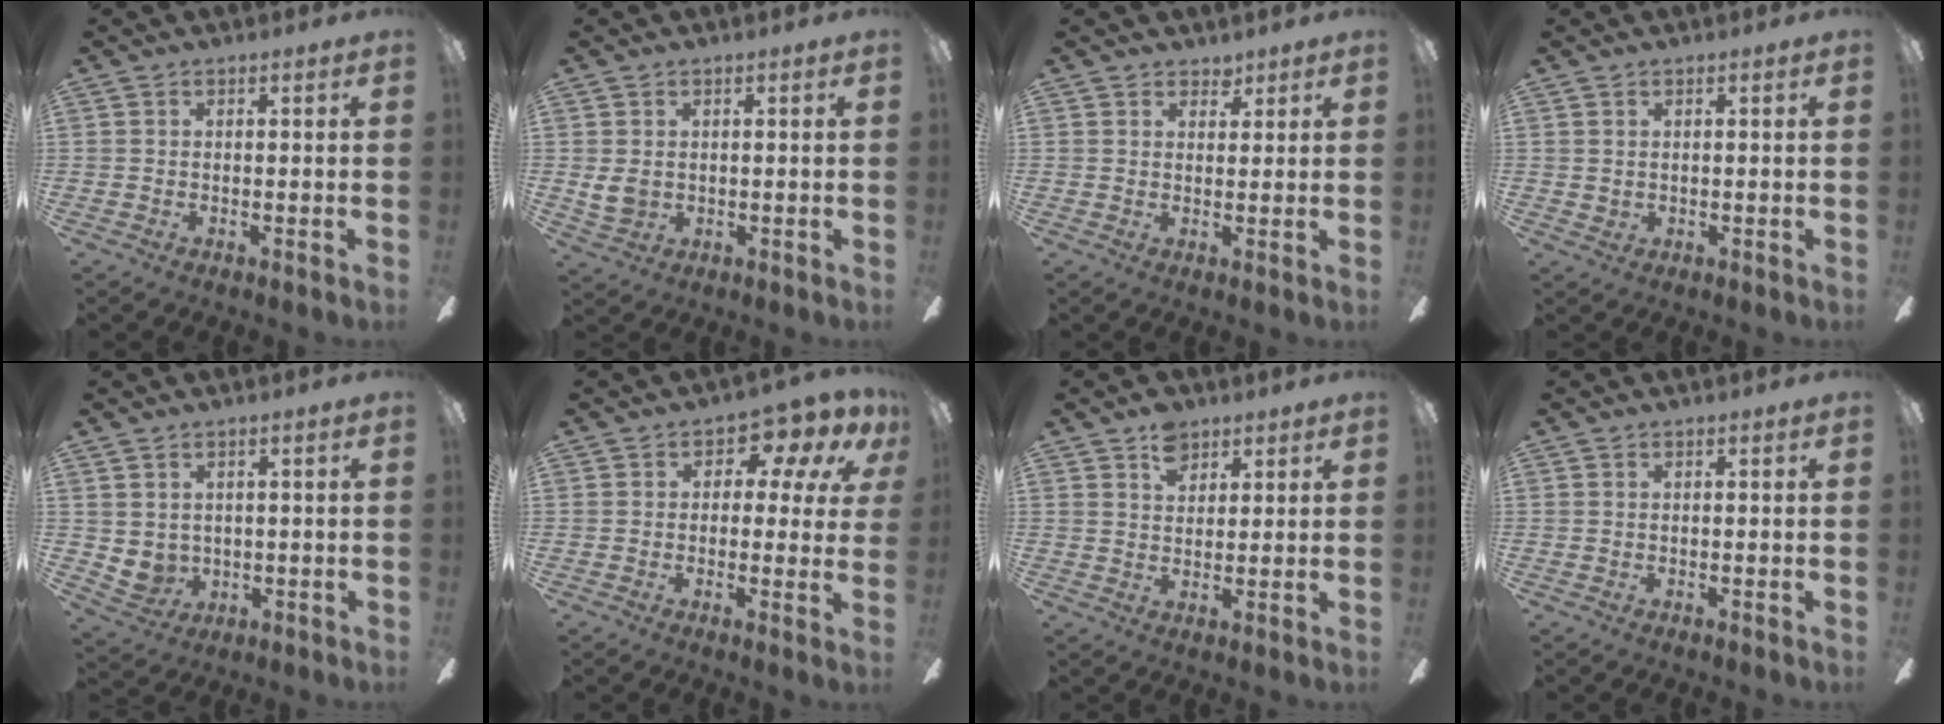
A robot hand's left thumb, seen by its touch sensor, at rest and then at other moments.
{"total": 4.1, "force": [1.1, 3.3, 2.2], "torque": [-0.049, -0.003, 0.019]}
{"total": 3.1, "force": [2.5, 1.9, 0.3], "torque": [0.003, -0.011, 0.044]}
{"total": 1.4, "force": [1.0, 0.9, 0.1], "torque": [-0.003, 0.002, 0.019]}
{"total": 4.4, "force": [2.0, 3.8, 0.9], "torque": [-0.027, -0.010, 0.039]}
{"total": 7.7, "force": [4.0, 4.6, 4.6], "torque": [-0.058, -0.026, 0.067]}
{"total": 8.1, "force": [5.3, 5.3, 3.1], "torque": [-0.041, -0.016, 0.096]}
{"total": 0.0}